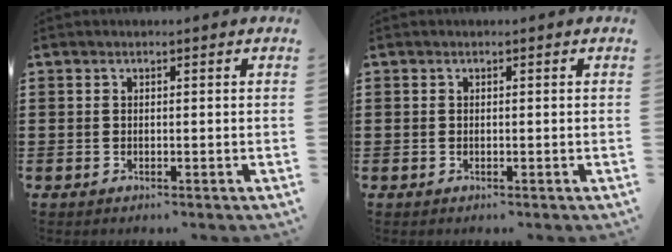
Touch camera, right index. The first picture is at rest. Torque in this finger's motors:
{"motor_torque": [1.17, 0.97, -0.01, -0.01]}